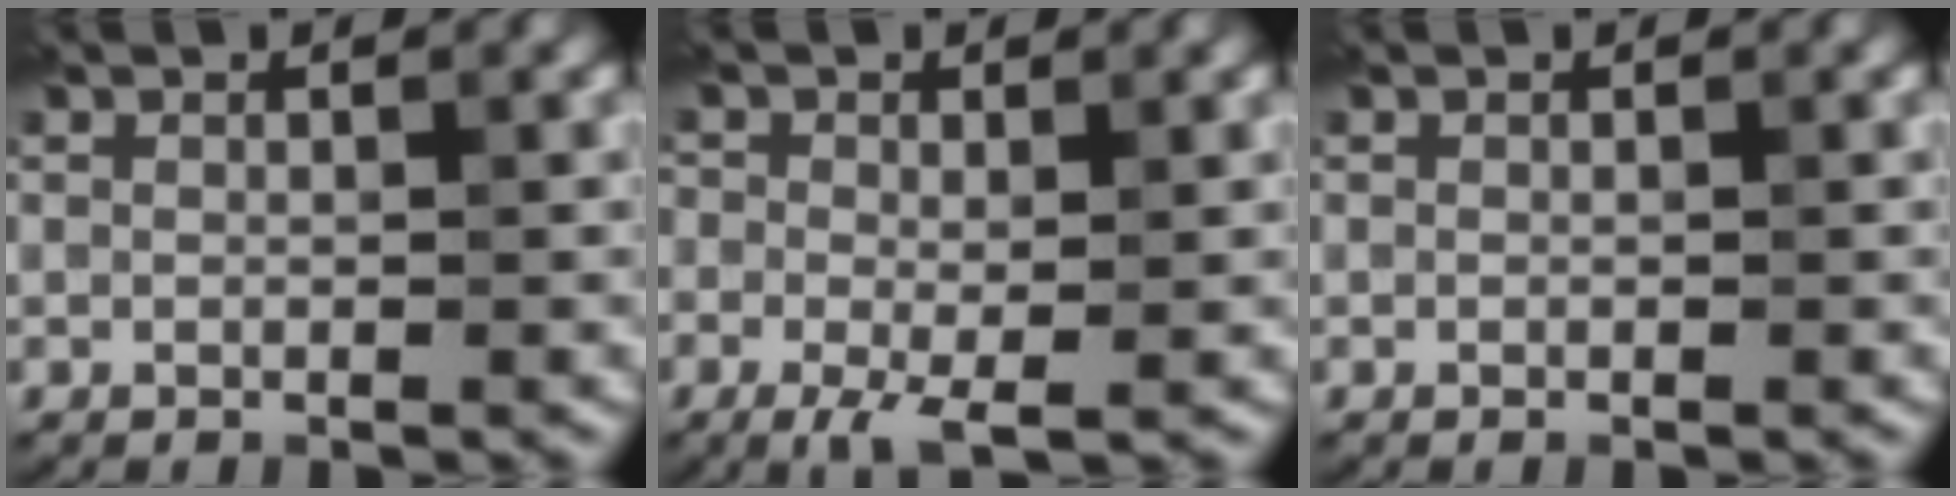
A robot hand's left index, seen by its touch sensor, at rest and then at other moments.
{"total": 3.1, "force": [-0.8, 1.6, 2.5], "torque": [-0.052, -0.008, -0.019]}
{"total": 0.0}